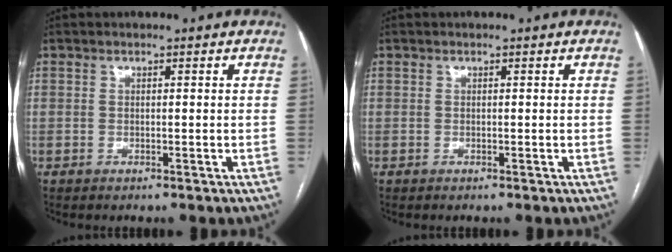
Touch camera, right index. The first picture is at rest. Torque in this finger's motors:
{"motor_torque": [0.00, 0.00, 0.00, 0.00]}